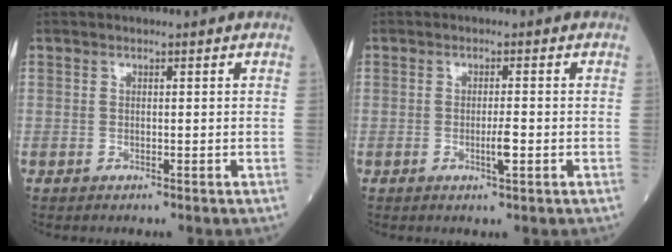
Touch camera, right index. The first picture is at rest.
{"total": 2.3, "force": [-0.8, 0.1, 2.2], "torque": [-0.038, -0.003, -0.015]}